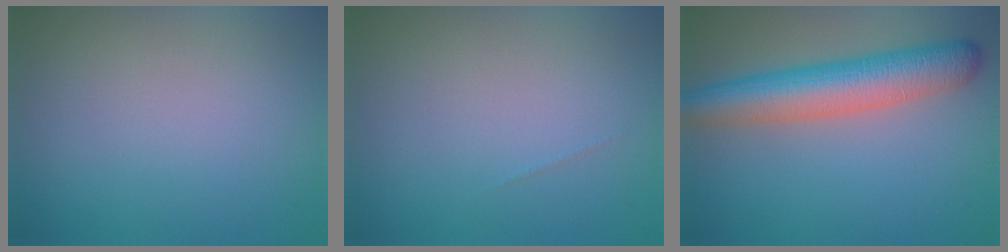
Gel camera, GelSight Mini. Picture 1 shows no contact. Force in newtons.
{"total": 0.0}
{"total": 7.0, "press": 7.0, "slide": 0.2}